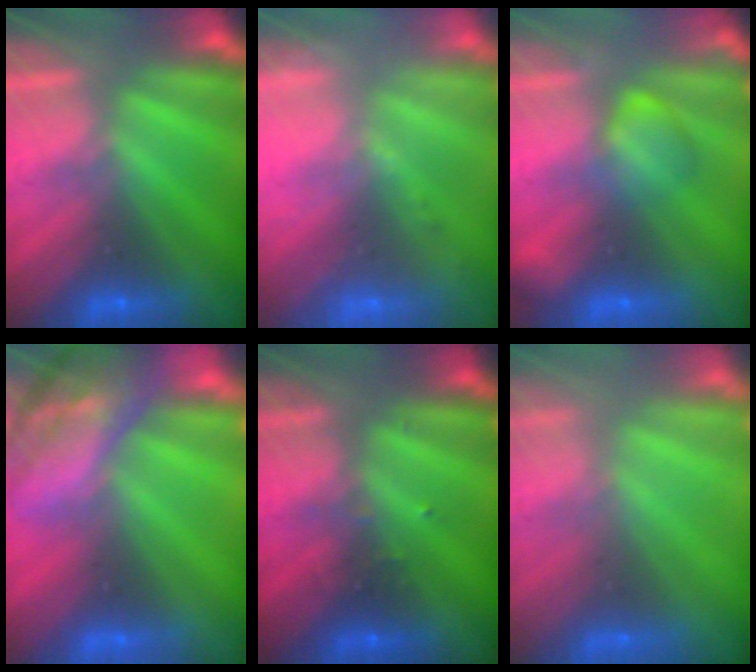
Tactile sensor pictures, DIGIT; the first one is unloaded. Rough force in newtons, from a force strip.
{"total": 2.4}
{"total": 2.4}
{"total": 7.2}
{"total": 2.4}
{"total": 9.6}